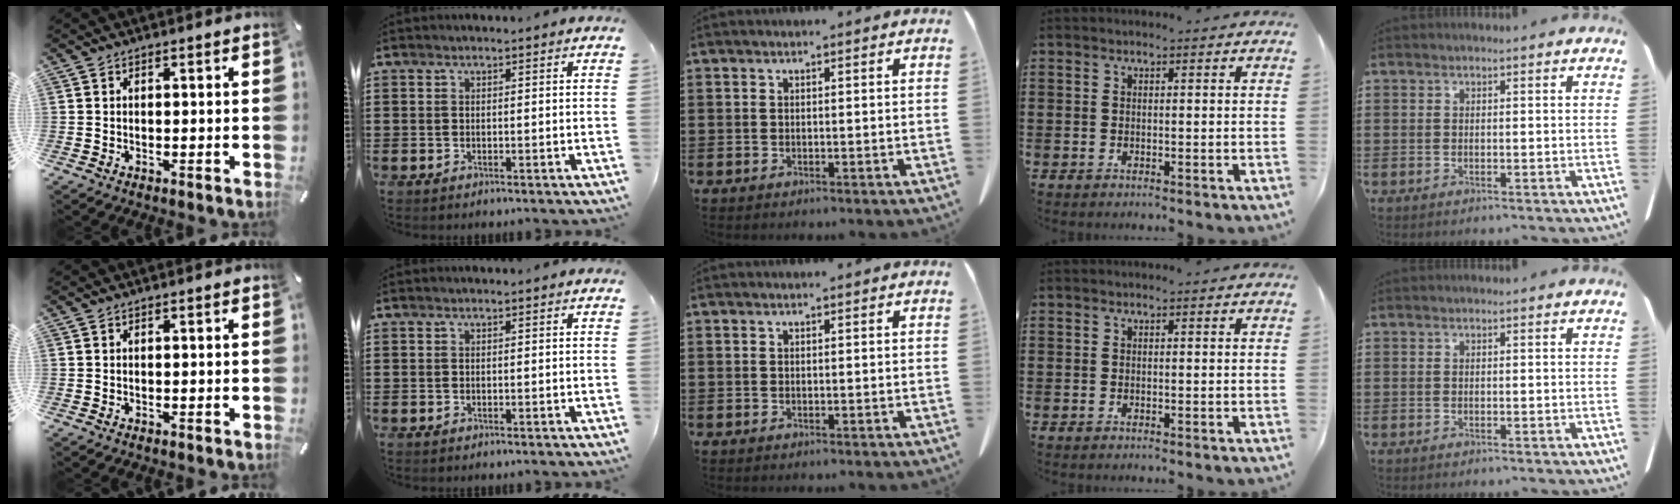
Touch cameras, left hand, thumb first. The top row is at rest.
{}